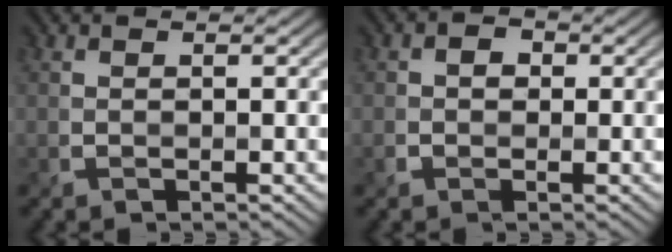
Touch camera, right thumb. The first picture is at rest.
{"total": 1.6, "force": [0.0, 1.5, 0.6], "torque": [-0.011, 0.003, -0.008]}